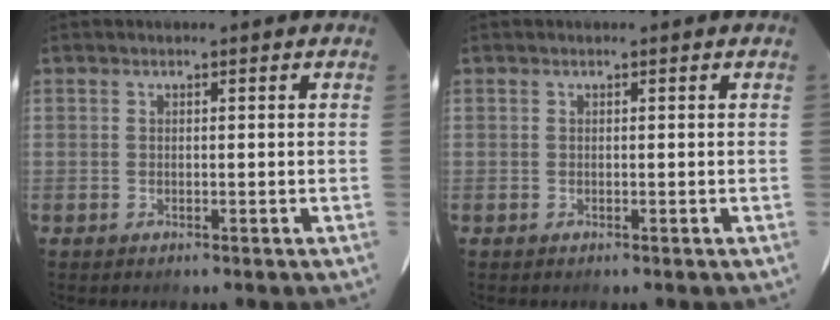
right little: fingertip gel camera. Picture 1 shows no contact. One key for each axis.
{"total": 0.0}